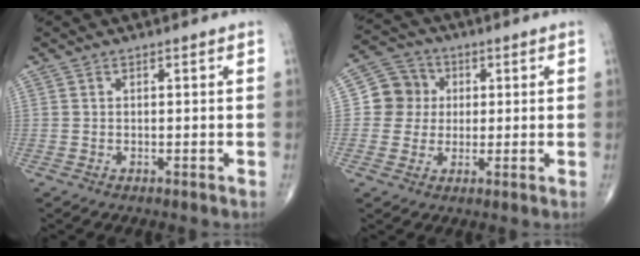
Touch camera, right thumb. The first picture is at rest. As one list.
[{"total": 7.5, "force": [0.8, 7.3, 1.7], "torque": [0.005, 0.010, 0.003]}]